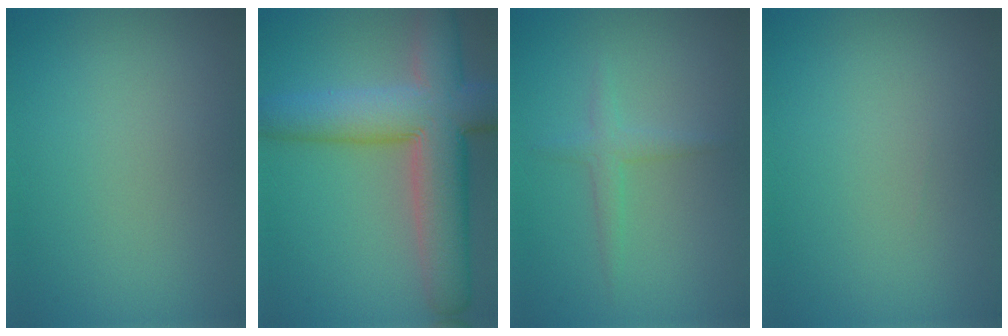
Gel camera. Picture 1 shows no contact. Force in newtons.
{"total": 10.6, "press": 10.6, "slide": 0.6}
{"total": 1.5, "press": 1.5, "slide": 0.1}
{"total": 0.0}